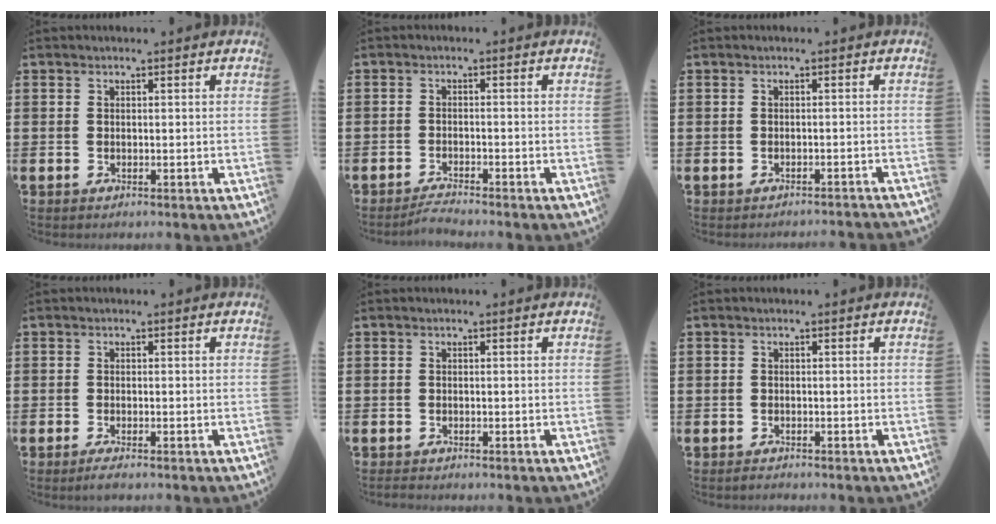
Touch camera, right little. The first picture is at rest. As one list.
[{"total": 1.7, "force": [-1.6, -0.1, 0.5], "torque": [-0.010, 0.003, -0.031]}, {"total": 1.0, "force": [-0.9, -0.2, 0.0], "torque": [0.001, 0.002, -0.020]}, {"total": 1.1, "force": [-0.7, 0.1, 0.9], "torque": [-0.016, -0.002, -0.013]}, {"total": 0.5, "force": [-0.5, 0.1, 0.2], "torque": [-0.005, -0.001, -0.010]}, {"total": 0.6, "force": [-0.6, 0.1, 0.1], "torque": [-0.004, -0.003, -0.012]}]